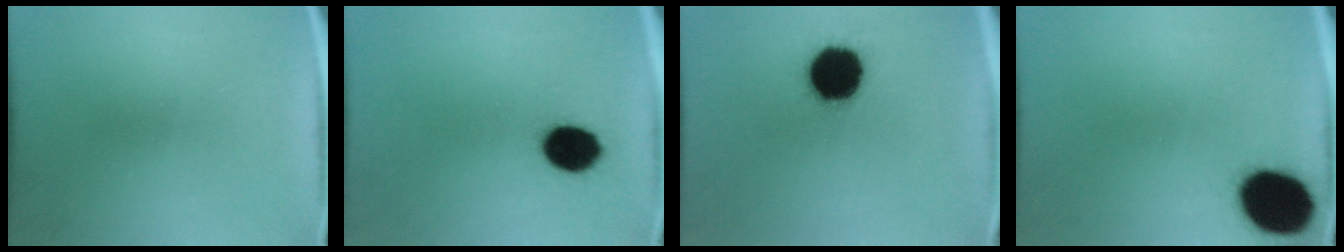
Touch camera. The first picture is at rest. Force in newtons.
{"total": 9.6}
{"total": 18.4}
{"total": 18.3}